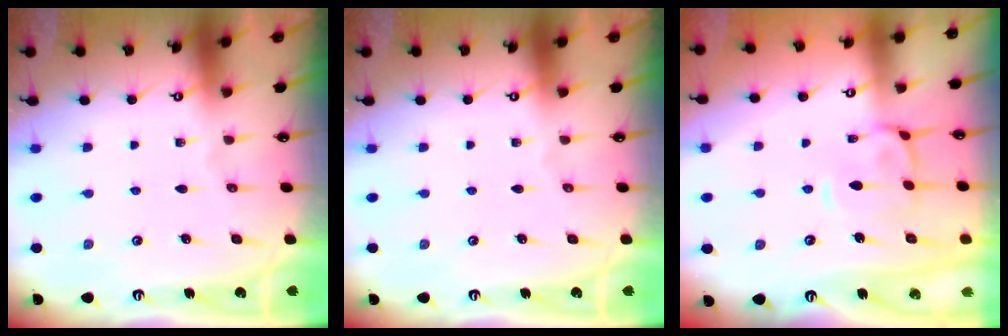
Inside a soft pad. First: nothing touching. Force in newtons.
{"total": 0.0}
{"total": 3.1, "press": 2.8, "slide": 1.1}